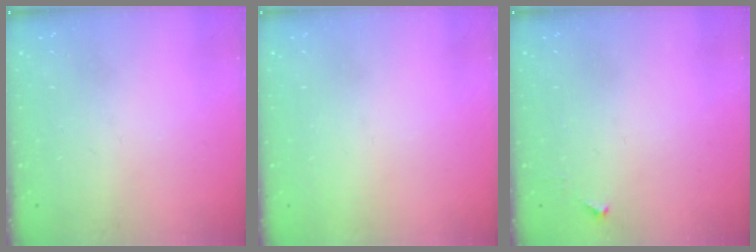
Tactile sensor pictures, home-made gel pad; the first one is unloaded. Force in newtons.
{"total": 1.5, "press": 1.5, "slide": 0.1}
{"total": 3.4, "press": 3.3, "slide": 0.5}